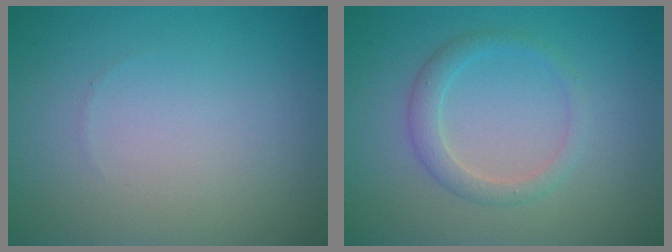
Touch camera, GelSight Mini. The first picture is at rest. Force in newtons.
{"total": 2.0, "press": 2.0, "slide": 0.1}